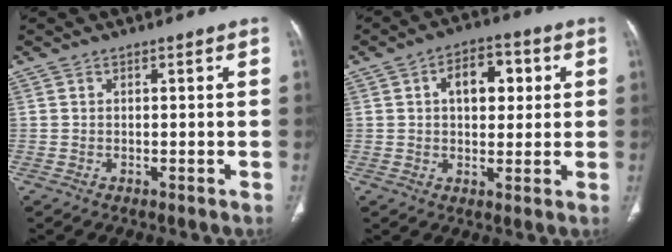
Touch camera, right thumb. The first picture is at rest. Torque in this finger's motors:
{"motor_torque": [0.05, 0.50, 0.79, -0.66, -0.03]}